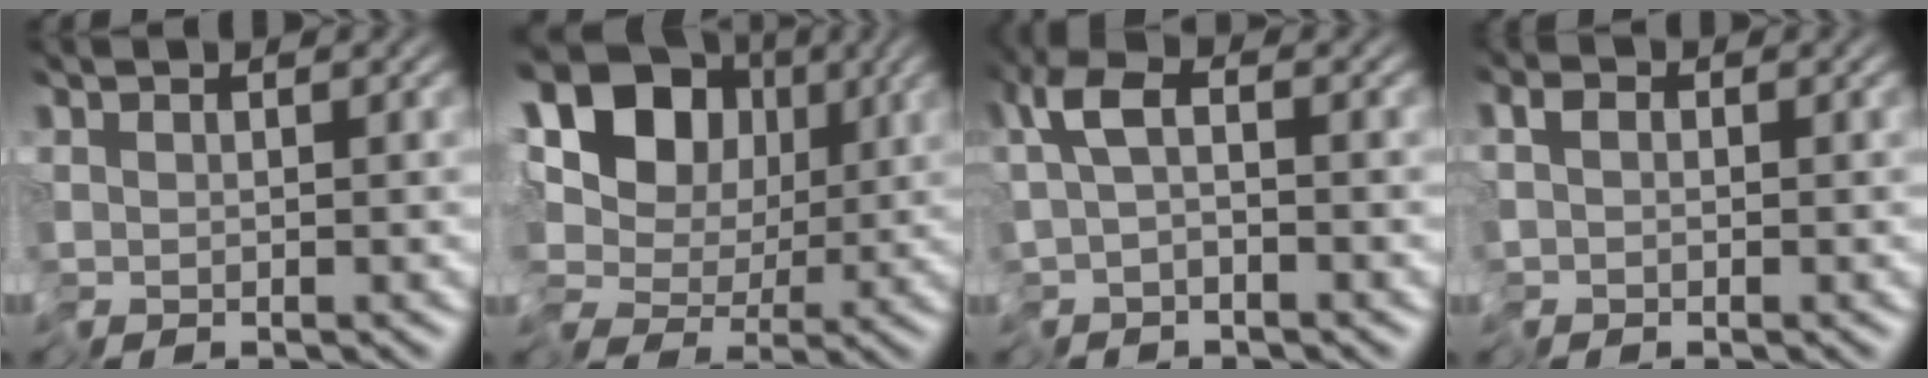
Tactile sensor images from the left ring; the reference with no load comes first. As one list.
[{"total": 14.4, "force": [0.4, 11.8, 8.3], "torque": [-0.126, 0.016, -0.013]}, {"total": 2.7, "force": [-1.0, 1.3, 2.1], "torque": [-0.047, -0.005, -0.027]}, {"total": 0.6, "force": [-0.5, 0.4, 0.0], "torque": [0.004, -0.001, -0.011]}]